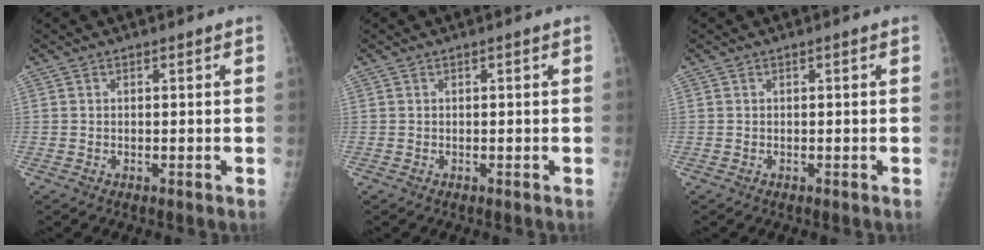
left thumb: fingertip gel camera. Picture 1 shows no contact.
{"total": 0.0}
{"total": 0.0}